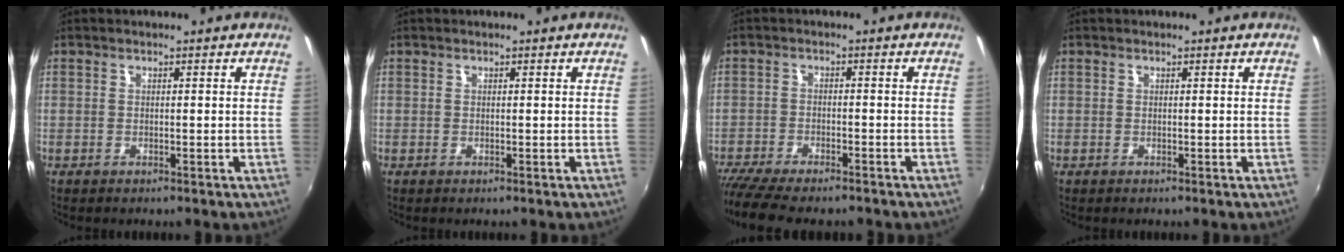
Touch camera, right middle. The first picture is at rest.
{"total": 0.0}
{"total": 10.9, "force": [-9.4, 2.1, 5.1], "torque": [-0.122, -0.044, -0.158]}
{"total": 0.0}